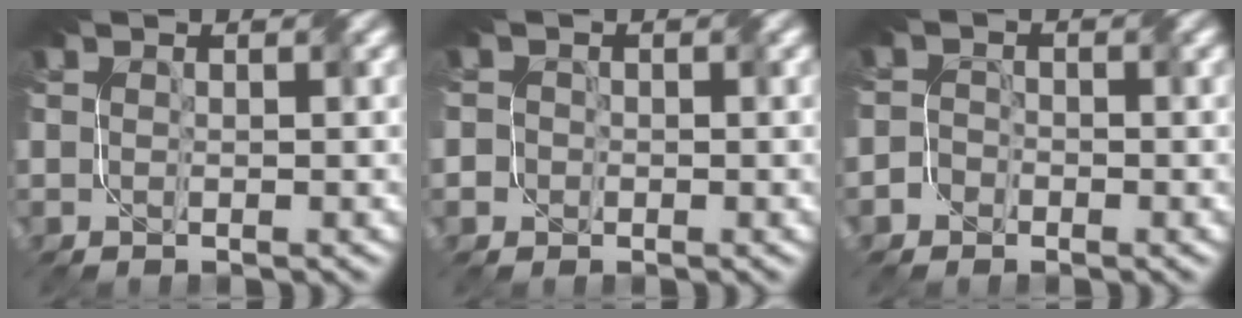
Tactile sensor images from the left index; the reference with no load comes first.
{"total": 1.7, "force": [-0.6, 1.5, 0.3], "torque": [0.010, 0.020, -0.032]}
{"total": 1.6, "force": [-1.4, 0.7, -0.1], "torque": [0.021, 0.004, -0.026]}